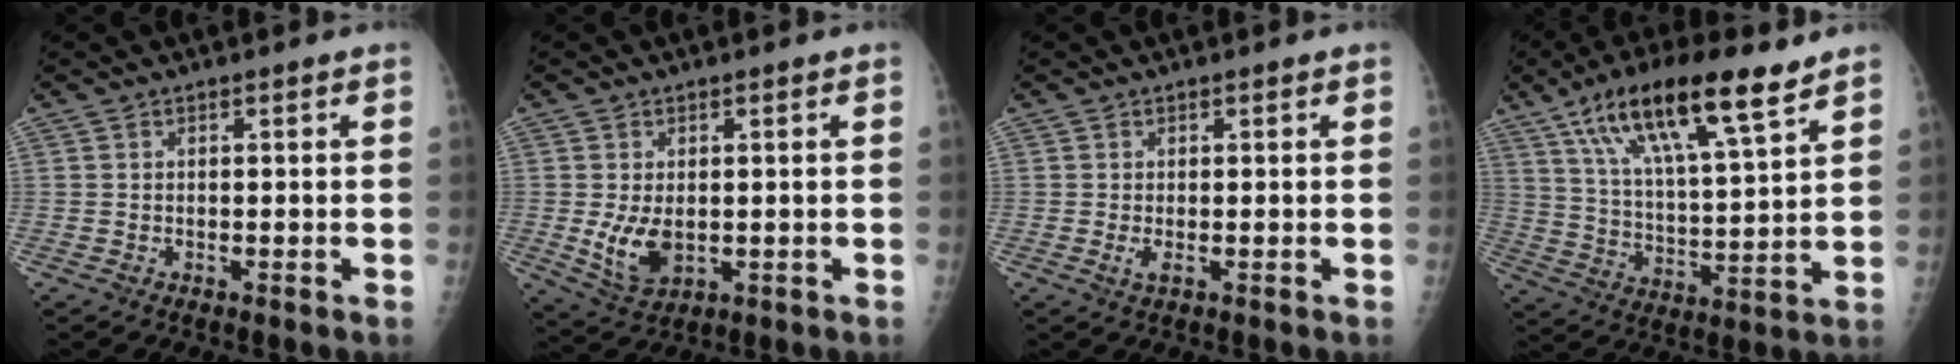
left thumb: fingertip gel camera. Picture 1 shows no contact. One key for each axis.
{"total": 6.4, "fx": -0.4, "fy": 4.0, "fz": 5.0, "tx": -0.087, "ty": -0.014, "tz": 0.005}
{"total": 1.5, "fx": -0.2, "fy": 0.5, "fz": 1.4, "tx": -0.028, "ty": -0.004, "tz": -0.002}
{"total": 19.6, "fx": 11.9, "fy": 5.2, "fz": 14.7, "tx": -0.240, "ty": -0.033, "tz": 0.213}